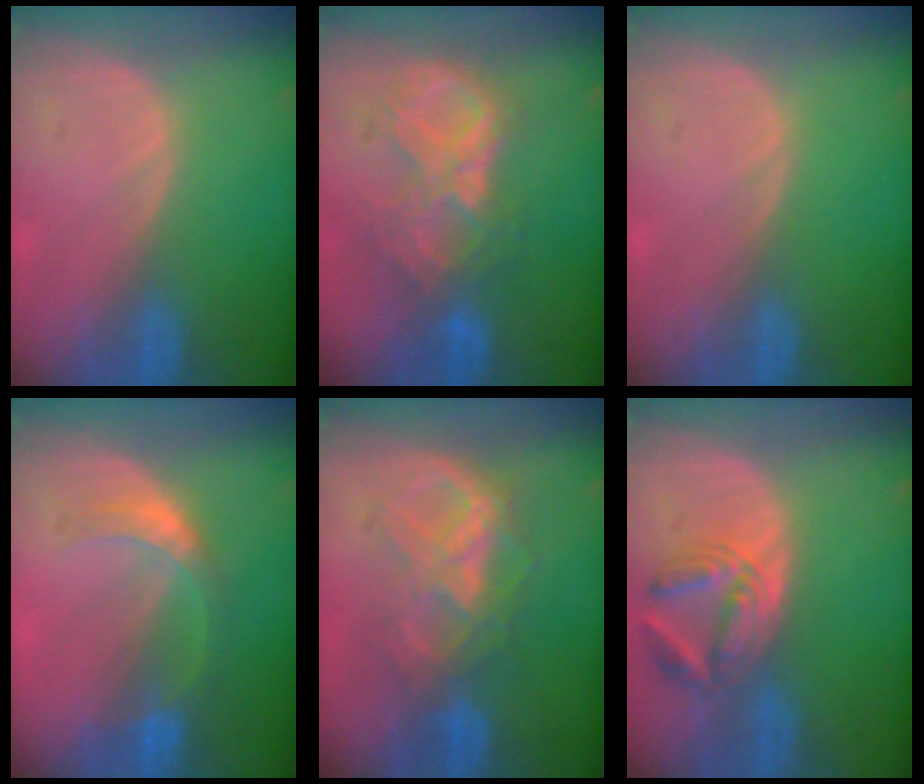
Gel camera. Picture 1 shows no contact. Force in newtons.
{"total": 8.6, "press": 7.6, "slide": 4.1}
{"total": 0.0}
{"total": 5.2, "press": 4.8, "slide": 1.9}
{"total": 7.4, "press": 7.4, "slide": 0.4}
{"total": 6.1, "press": 6.1, "slide": 0.2}